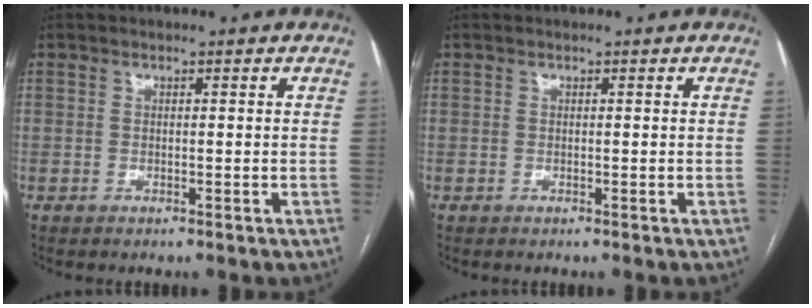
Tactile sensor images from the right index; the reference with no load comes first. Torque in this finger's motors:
{"motor_torque": [0.00, 0.00, 0.03, 0.00]}